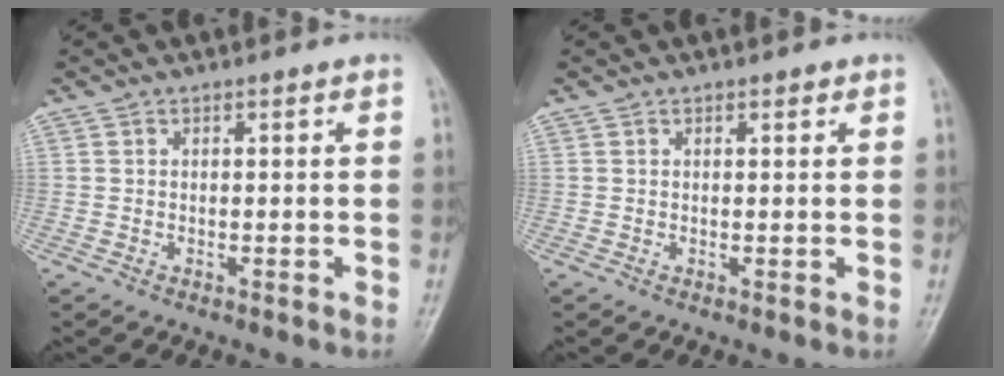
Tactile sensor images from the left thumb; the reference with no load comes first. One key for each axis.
{"total": 0.8, "fx": 0.5, "fy": 0.4, "fz": 0.5, "tx": -0.003, "ty": -0.002, "tz": 0.005}